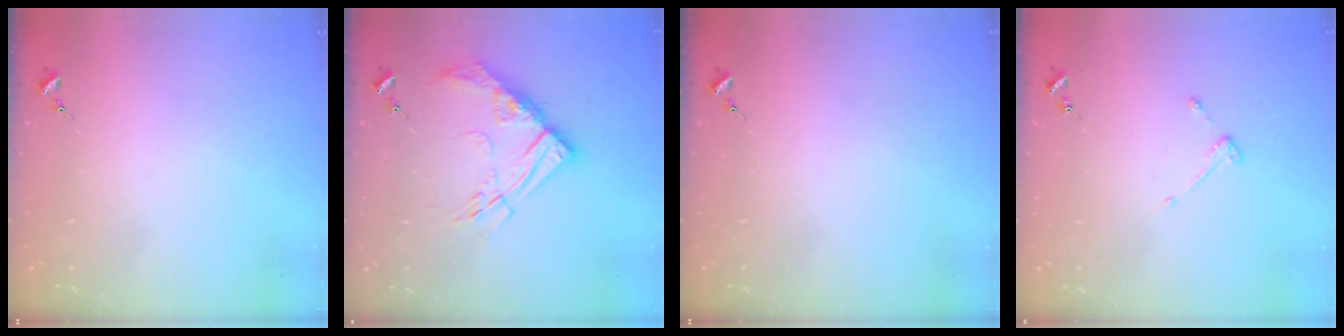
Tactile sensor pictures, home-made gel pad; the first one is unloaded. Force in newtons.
{"total": 15.4, "press": 15.3, "slide": 1.6}
{"total": 0.0}
{"total": 3.0, "press": 3.0, "slide": 0.4}